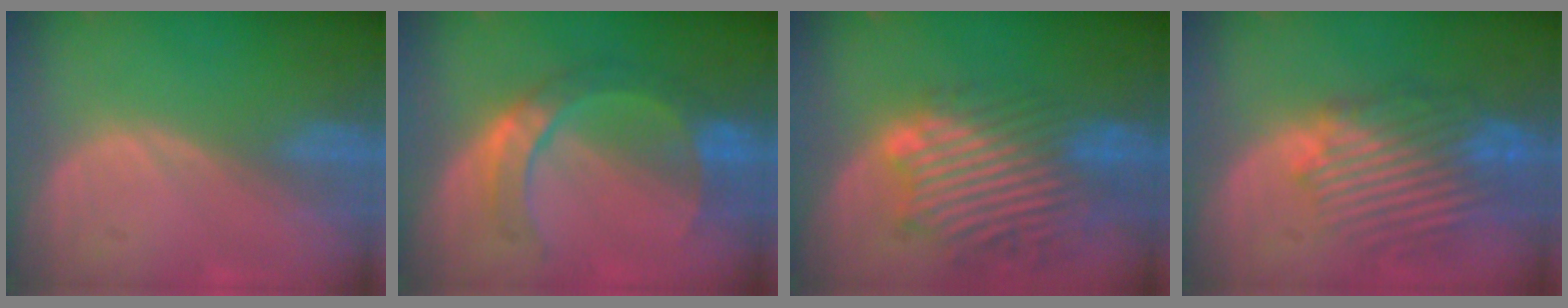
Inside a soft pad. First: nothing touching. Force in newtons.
{"total": 7.3, "press": 7.2, "slide": 1.5}
{"total": 12.3, "press": 11.0, "slide": 5.5}
{"total": 10.2, "press": 9.5, "slide": 3.9}